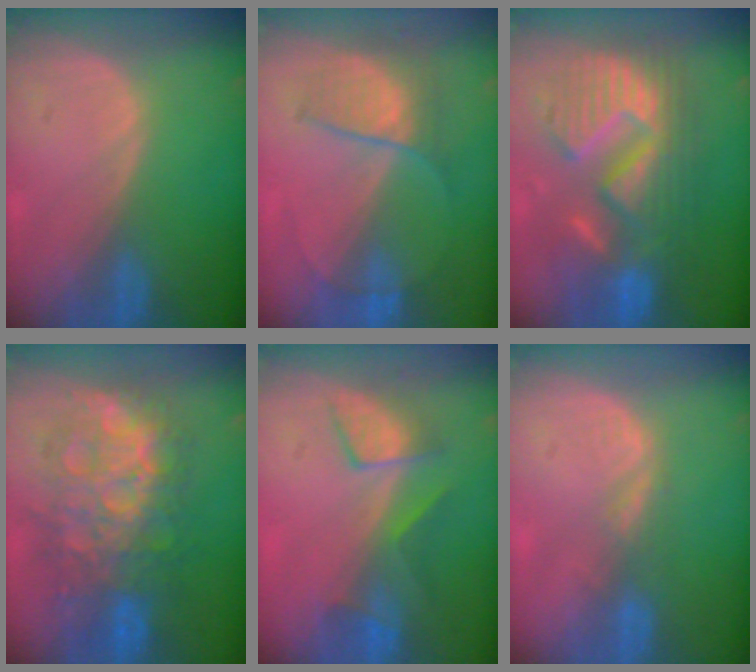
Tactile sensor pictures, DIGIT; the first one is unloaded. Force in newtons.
{"total": 6.1, "press": 6.0, "slide": 1.1}
{"total": 12.9, "press": 12.8, "slide": 1.4}
{"total": 12.4, "press": 12.4, "slide": 1.2}
{"total": 5.5, "press": 5.4, "slide": 1.1}
{"total": 2.7, "press": 2.1, "slide": 1.7}